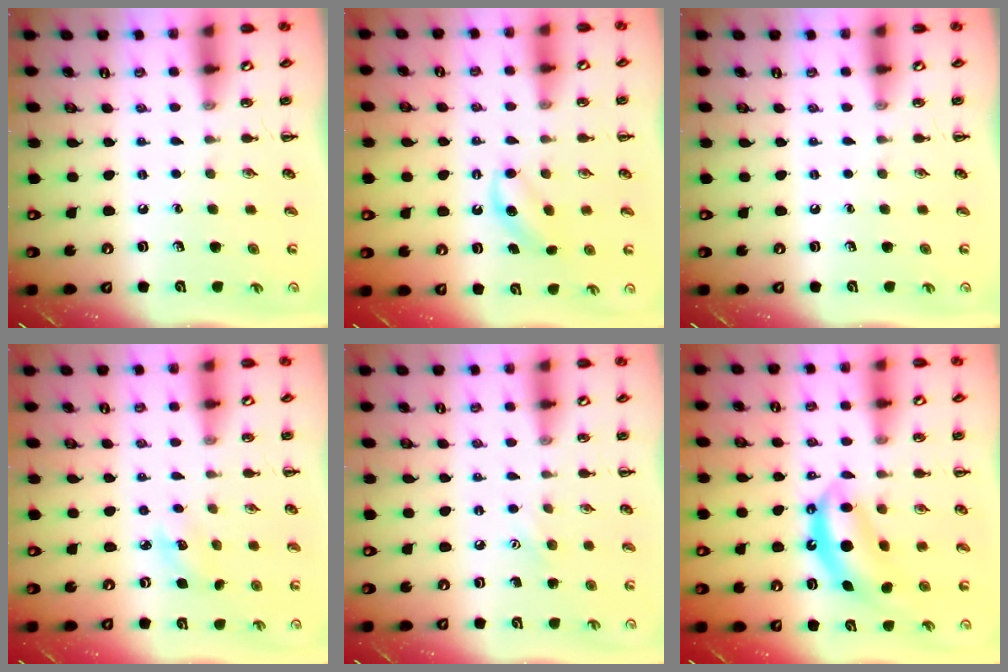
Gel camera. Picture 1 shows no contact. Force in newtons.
{"total": 4.6, "press": 4.4, "slide": 1.5}
{"total": 0.0}
{"total": 3.7, "press": 3.6, "slide": 1.0}
{"total": 5.4, "press": 5.3, "slide": 1.3}
{"total": 8.9, "press": 8.8, "slide": 1.4}